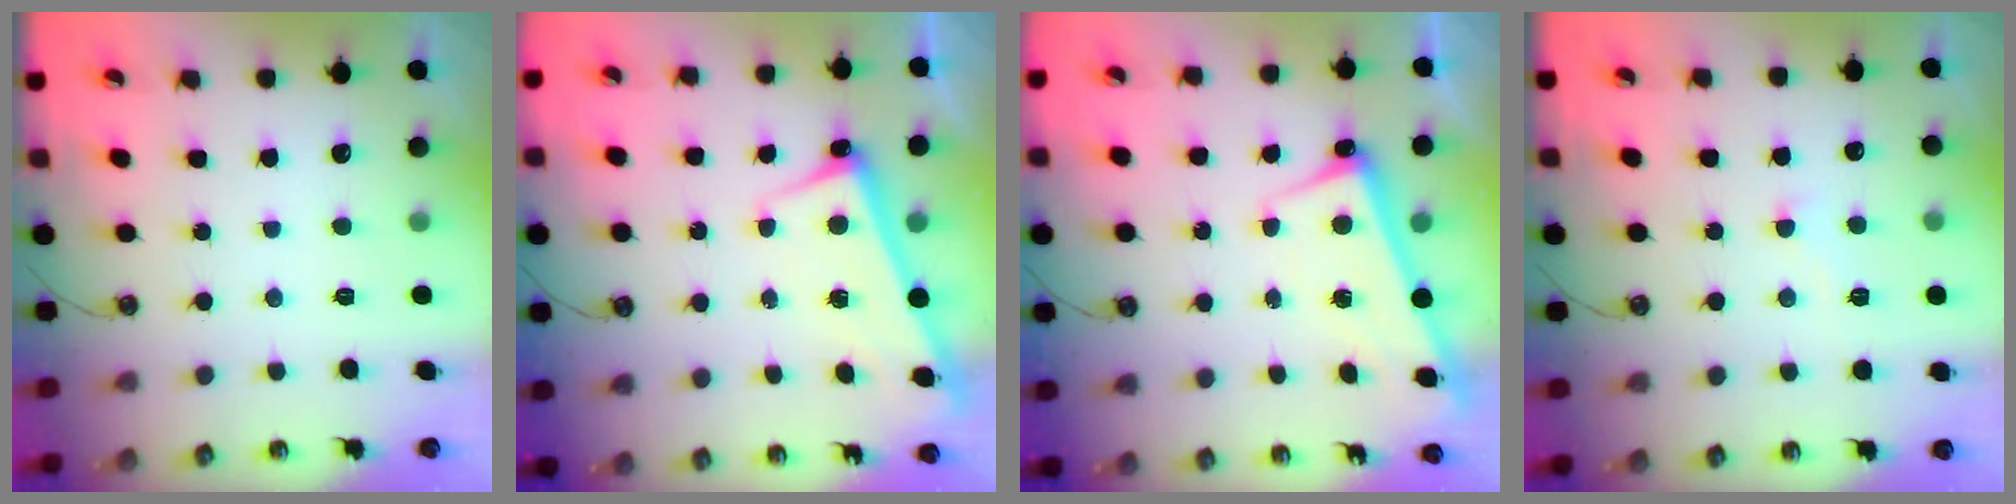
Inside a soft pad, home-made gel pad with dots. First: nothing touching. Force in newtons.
{"total": 2.5, "press": 2.4, "slide": 0.5}
{"total": 2.5, "press": 2.5, "slide": 0.5}
{"total": 1.9, "press": 1.8, "slide": 0.6}